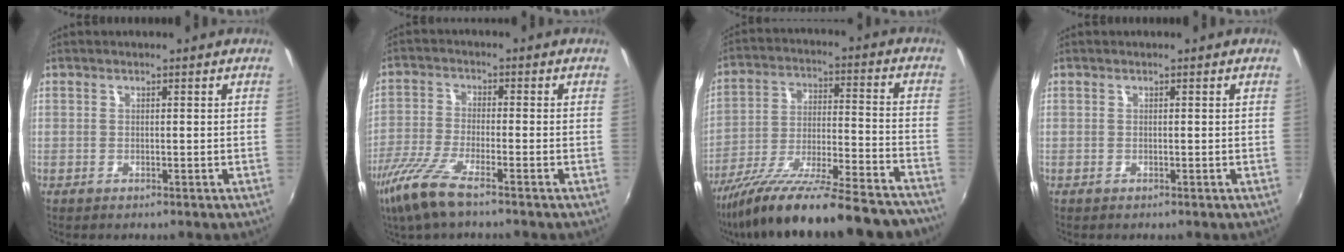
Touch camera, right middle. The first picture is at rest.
{"total": 9.0, "force": [-6.3, 1.2, 6.3], "torque": [-0.148, -0.021, -0.128]}
{"total": 26.8, "force": [-22.7, 4.1, 13.6], "torque": [-0.232, -0.059, -0.336]}
{"total": 0.0}